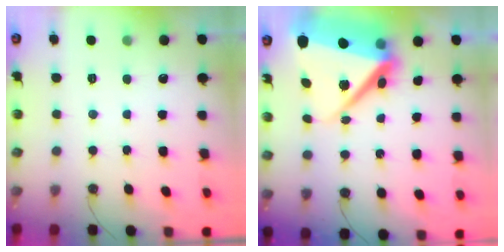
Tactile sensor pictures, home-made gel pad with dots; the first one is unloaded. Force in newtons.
{"total": 18.2, "press": 15.8, "slide": 8.9}